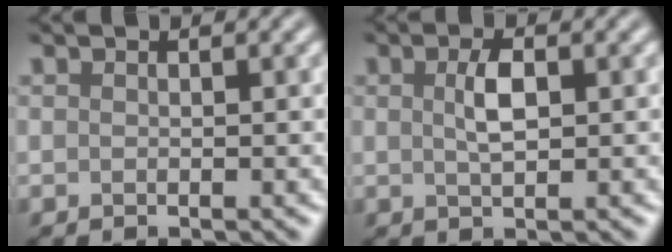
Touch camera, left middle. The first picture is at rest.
{"total": 2.4, "force": [0.5, 0.9, 2.2], "torque": [-0.047, 0.002, 0.009]}